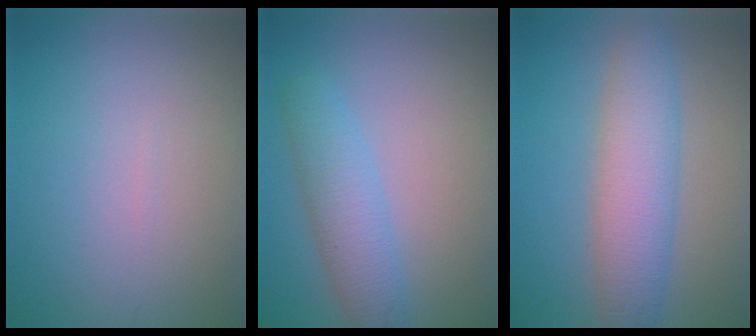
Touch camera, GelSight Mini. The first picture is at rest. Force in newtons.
{"total": 3.7, "press": 3.7, "slide": 0.1}
{"total": 5.6, "press": 5.6, "slide": 0.1}